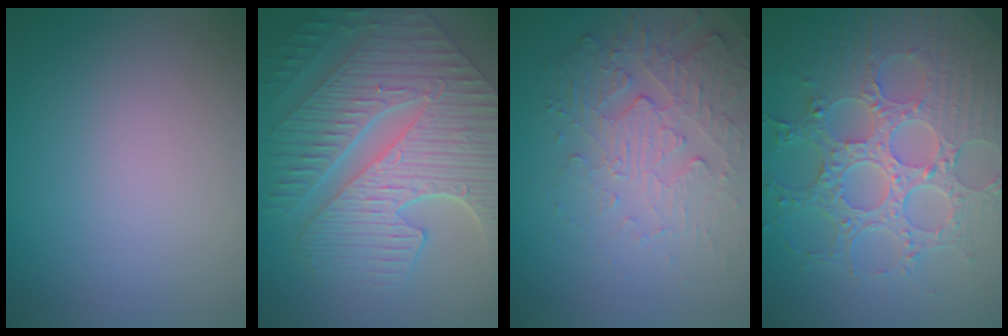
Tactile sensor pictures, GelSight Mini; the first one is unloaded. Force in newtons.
{"total": 10.0, "press": 7.5, "slide": 6.7}
{"total": 4.2, "press": 3.6, "slide": 2.1}
{"total": 8.3, "press": 6.1, "slide": 5.6}